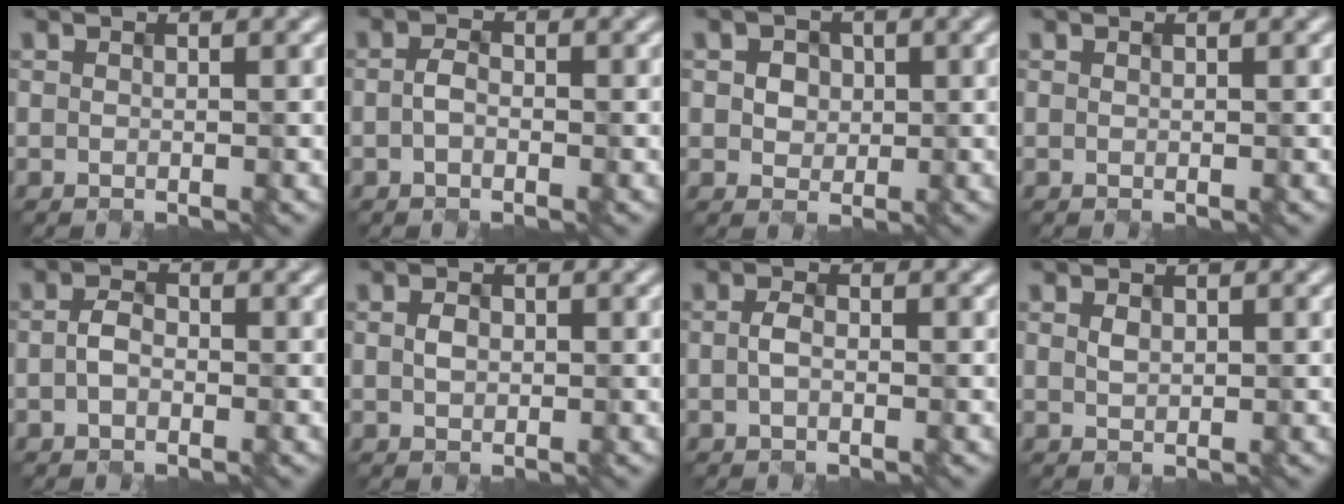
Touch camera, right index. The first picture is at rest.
{"total": 1.3, "force": [-0.6, 0.8, 0.8], "torque": [-0.021, 0.001, -0.010]}
{"total": 2.9, "force": [1.1, 2.4, 1.2], "torque": [-0.030, 0.017, 0.011]}
{"total": 0.0}
{"total": 1.7, "force": [-0.6, 1.2, 1.1], "torque": [-0.025, 0.001, -0.010]}
{"total": 0.8, "force": [-0.2, 0.7, 0.4], "torque": [-0.013, -0.001, 0.003]}
{"total": 1.1, "force": [-0.4, 0.5, 0.8], "torque": [-0.023, -0.001, -0.005]}
{"total": 0.0}